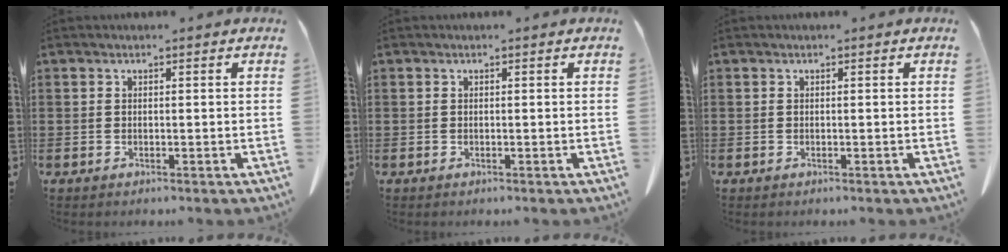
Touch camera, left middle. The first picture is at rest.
{"total": 0.0}
{"total": 0.0}